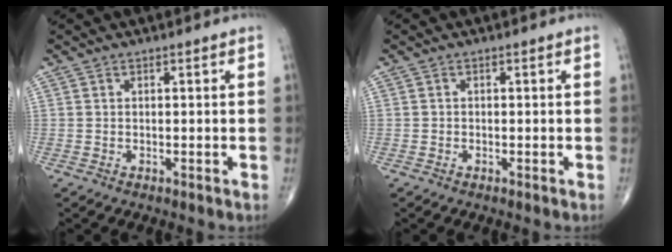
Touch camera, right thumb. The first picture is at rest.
{"total": 0.0}